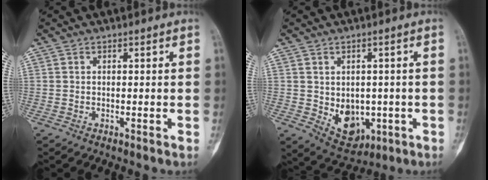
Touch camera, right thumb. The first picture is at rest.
{"total": 8.2, "force": [-1.5, 6.1, 5.3], "torque": [-0.046, -0.004, -0.002]}